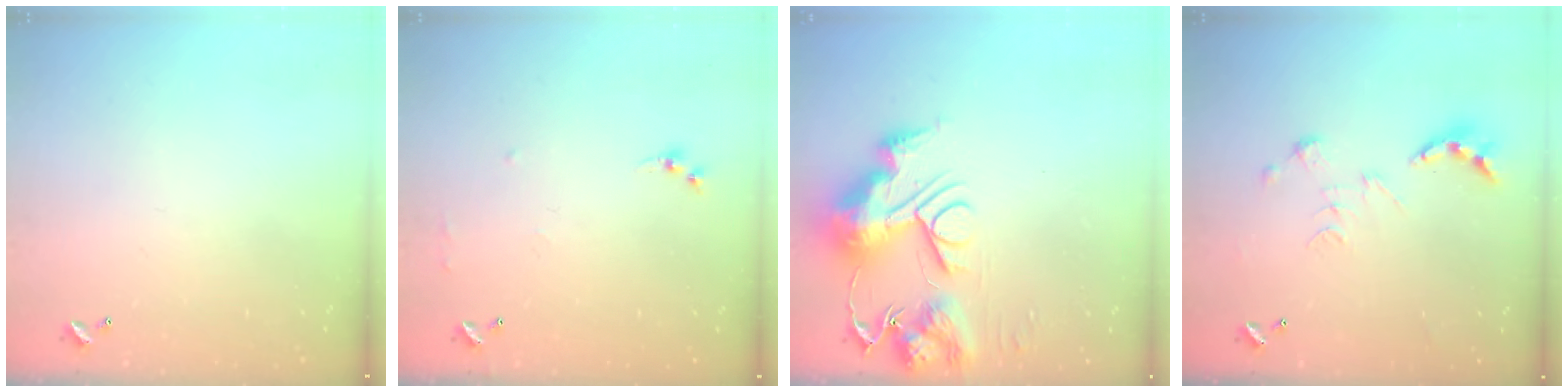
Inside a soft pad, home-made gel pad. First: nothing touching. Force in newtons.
{"total": 6.4, "press": 6.4, "slide": 0.8}
{"total": 14.3, "press": 14.2, "slide": 1.6}
{"total": 0.8, "press": 0.8, "slide": 0.3}